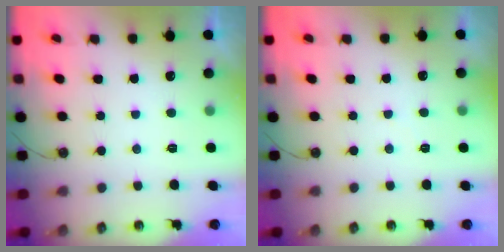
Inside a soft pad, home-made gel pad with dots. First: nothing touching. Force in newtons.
{"total": 3.6, "press": 3.5, "slide": 0.6}